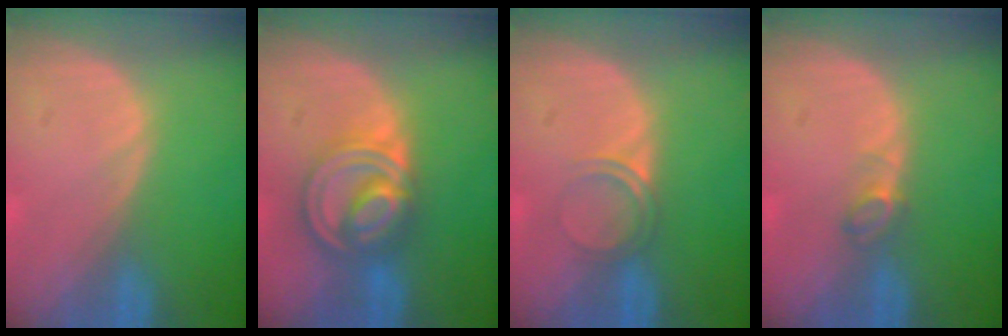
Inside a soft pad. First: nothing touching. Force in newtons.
{"total": 8.6, "press": 7.2, "slide": 4.7}
{"total": 2.5, "press": 2.1, "slide": 1.2}
{"total": 2.0, "press": 1.9, "slide": 0.4}